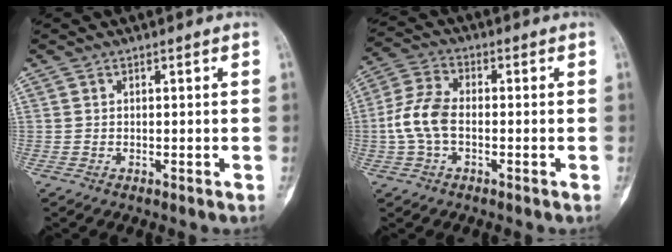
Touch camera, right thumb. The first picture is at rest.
{"total": 8.2, "force": [-1.2, 4.9, 6.5], "torque": [-0.148, 0.023, -0.030]}